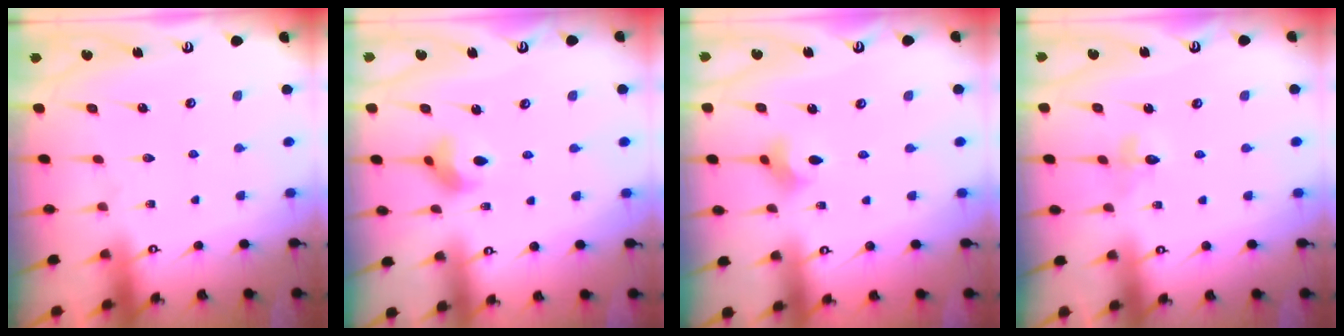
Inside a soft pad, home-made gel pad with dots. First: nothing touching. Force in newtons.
{"total": 5.0, "press": 5.0, "slide": 0.6}
{"total": 3.8, "press": 3.8, "slide": 0.6}
{"total": 3.4, "press": 3.4, "slide": 0.5}